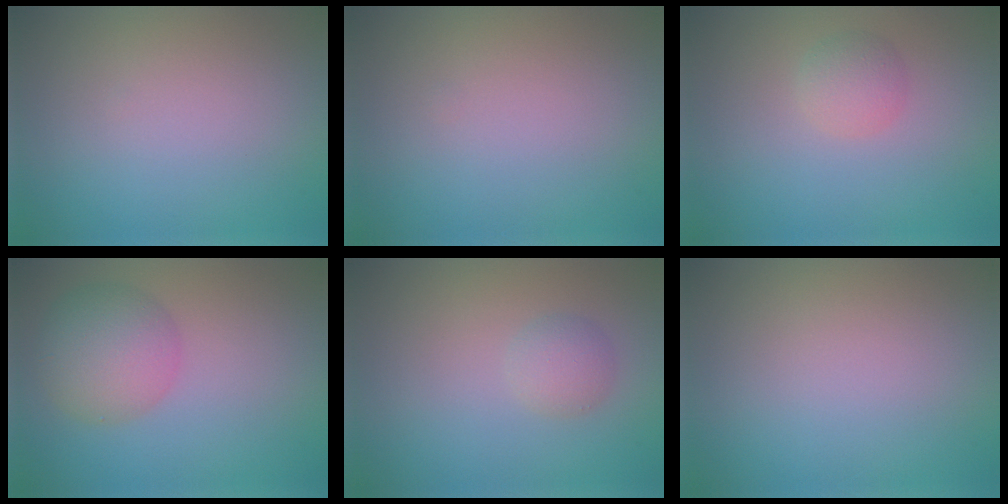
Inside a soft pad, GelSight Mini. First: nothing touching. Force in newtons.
{"total": 0.0}
{"total": 1.9, "press": 1.9, "slide": 0.1}
{"total": 5.0, "press": 5.0, "slide": 0.2}
{"total": 1.7, "press": 1.7, "slide": 0.1}
{"total": 0.0}